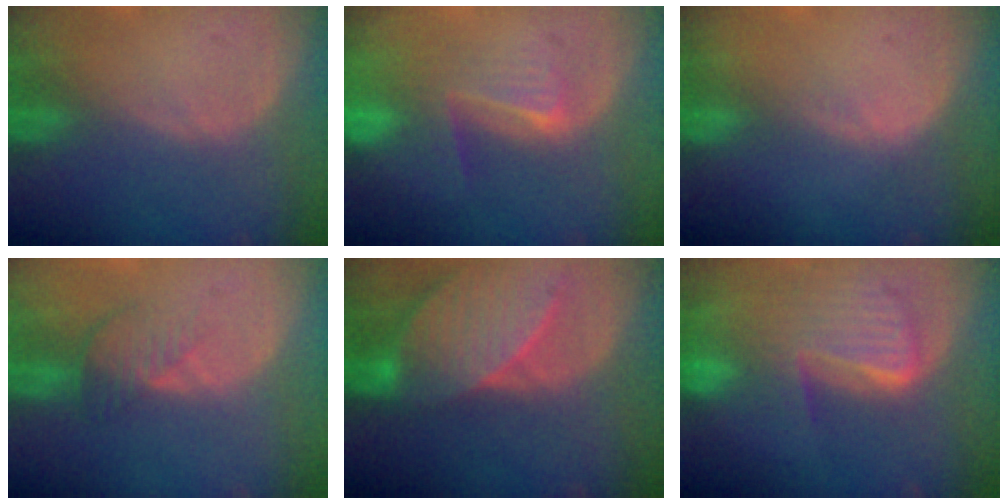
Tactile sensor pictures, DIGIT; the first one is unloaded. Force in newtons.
{"total": 8.0, "press": 7.1, "slide": 3.7}
{"total": 1.1, "press": 0.7, "slide": 0.9}
{"total": 4.0, "press": 3.5, "slide": 2.1}
{"total": 9.2, "press": 8.6, "slide": 3.4}
{"total": 10.1, "press": 8.7, "slide": 5.1}